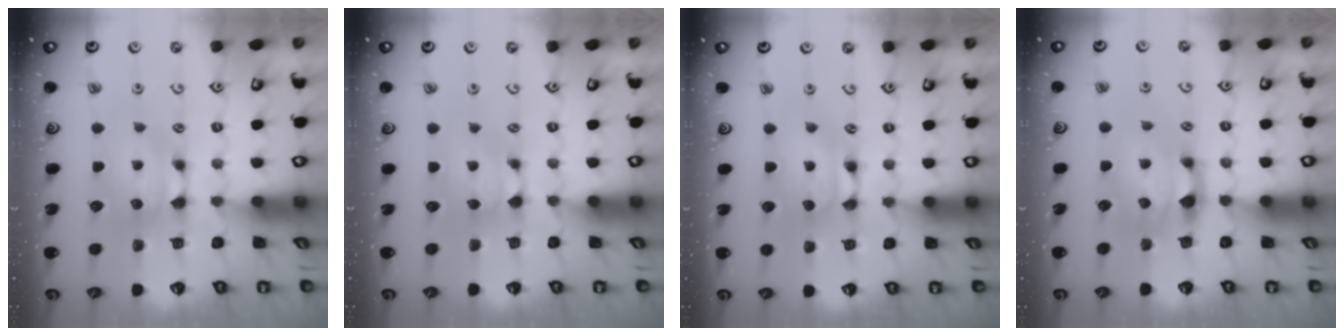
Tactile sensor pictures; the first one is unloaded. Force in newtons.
{"total": 0.9, "press": 0.7, "slide": 0.6}
{"total": 1.7, "press": 1.7, "slide": 0.1}
{"total": 1.9, "press": 1.4, "slide": 1.3}